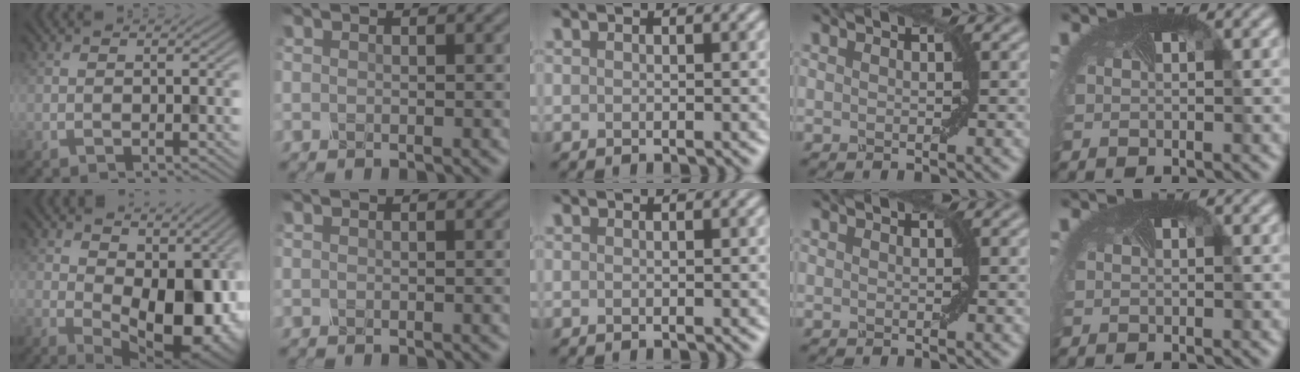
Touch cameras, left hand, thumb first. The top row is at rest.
{"thumb": {"total": 13.1, "force": [1.5, 7.6, 10.6], "torque": [-0.143, -0.010, 0.027]}}